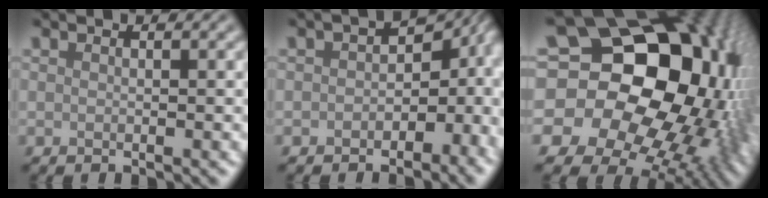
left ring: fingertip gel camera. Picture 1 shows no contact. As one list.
[{"total": 7.5, "force": [-0.9, 5.4, 5.1], "torque": [-0.024, -0.012, -0.006]}, {"total": 23.7, "force": [0.4, 18.5, 14.8], "torque": [-0.235, 0.035, -0.043]}]